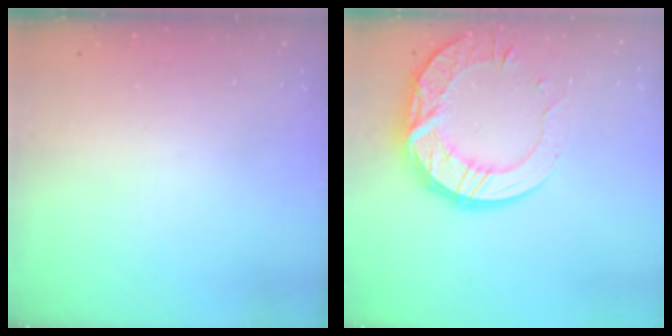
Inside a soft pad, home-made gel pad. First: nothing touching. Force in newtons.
{"total": 15.6, "press": 15.6, "slide": 1.1}